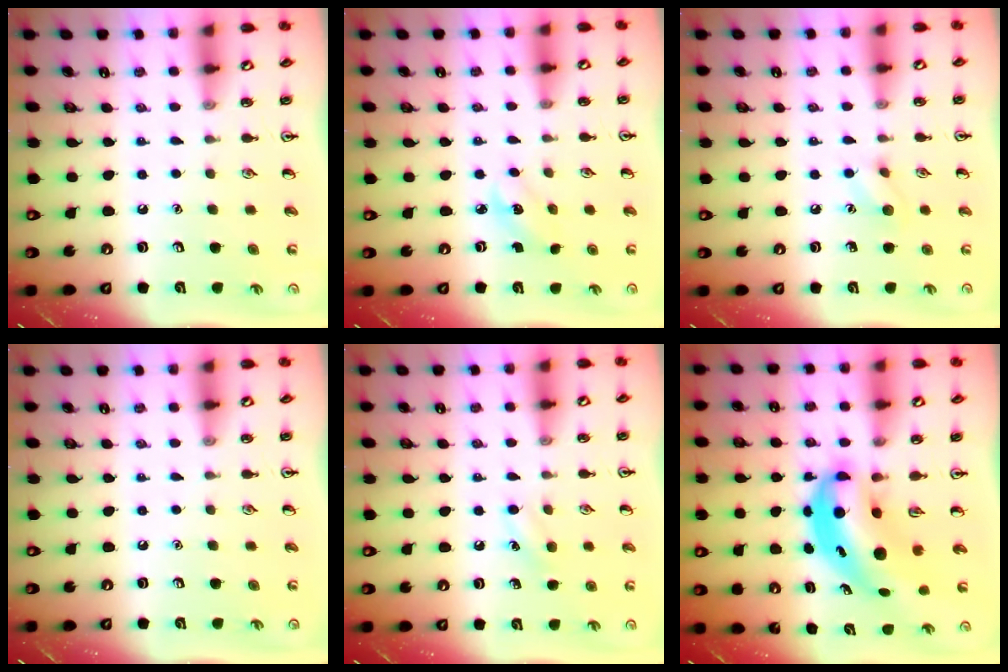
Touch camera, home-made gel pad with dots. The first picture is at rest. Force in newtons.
{"total": 2.7, "press": 2.6, "slide": 0.9}
{"total": 6.0, "press": 5.9, "slide": 1.1}
{"total": 0.0}
{"total": 6.2, "press": 5.9, "slide": 2.0}
{"total": 8.0, "press": 7.7, "slide": 2.1}